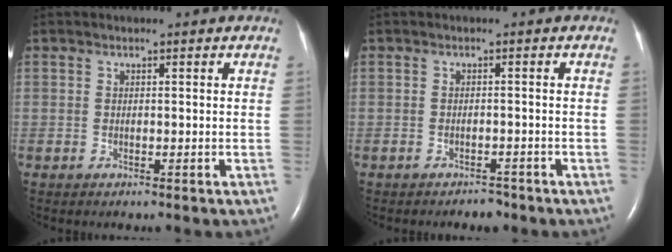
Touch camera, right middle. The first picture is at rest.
{"total": 1.8, "force": [-1.6, 0.7, 0.4], "torque": [-0.012, -0.002, -0.019]}